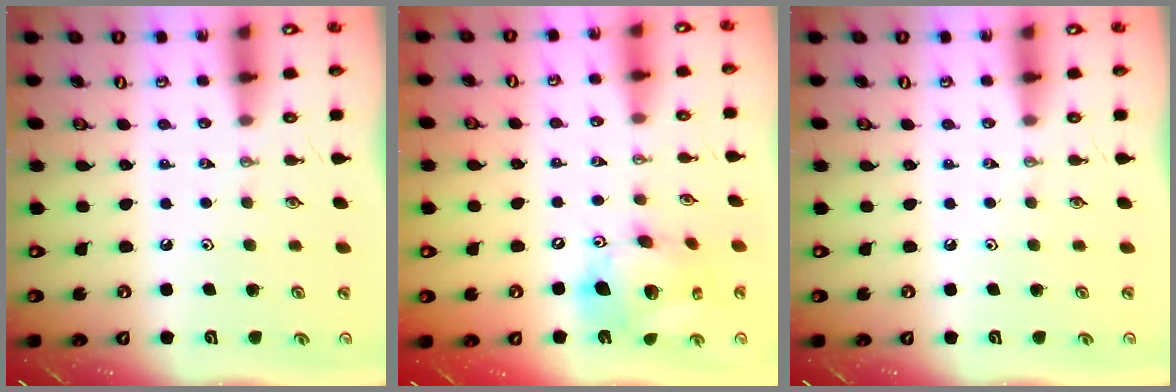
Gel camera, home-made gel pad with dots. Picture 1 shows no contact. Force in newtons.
{"total": 15.7, "press": 15.6, "slide": 2.3}
{"total": 0.0}